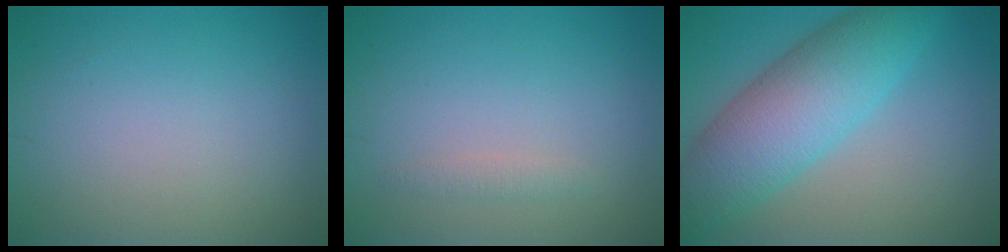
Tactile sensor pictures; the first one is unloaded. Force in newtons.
{"total": 0.8, "press": 0.8, "slide": 0.0}
{"total": 8.5, "press": 8.5, "slide": 0.1}